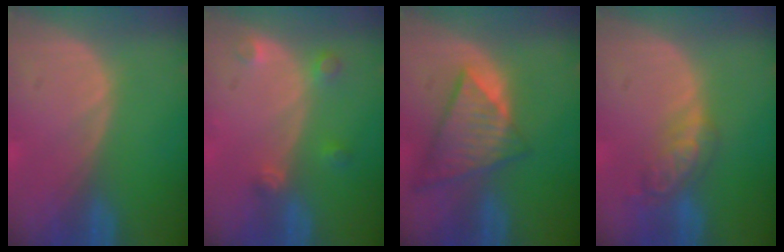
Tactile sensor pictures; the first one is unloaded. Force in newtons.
{"total": 2.7, "press": 2.7, "slide": 0.3}
{"total": 9.0, "press": 7.8, "slide": 4.4}
{"total": 5.7, "press": 4.9, "slide": 2.9}